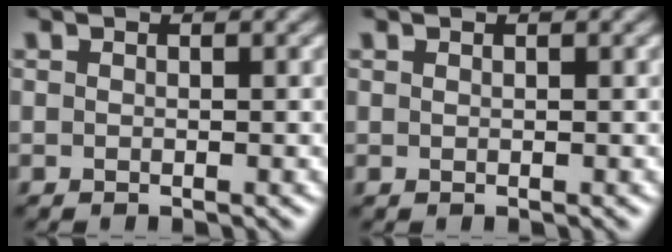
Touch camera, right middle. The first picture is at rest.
{"total": 0.0}